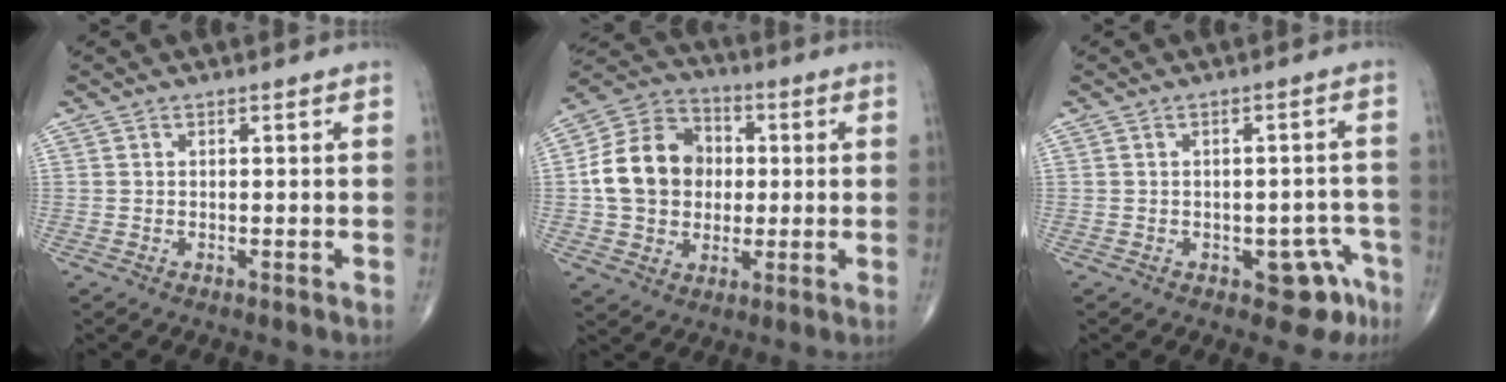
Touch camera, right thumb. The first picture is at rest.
{"total": 15.1, "force": [0.5, 12.5, 8.4], "torque": [-0.128, 0.025, 0.005]}
{"total": 5.9, "force": [-2.9, 3.5, 3.9], "torque": [-0.017, 0.021, -0.030]}